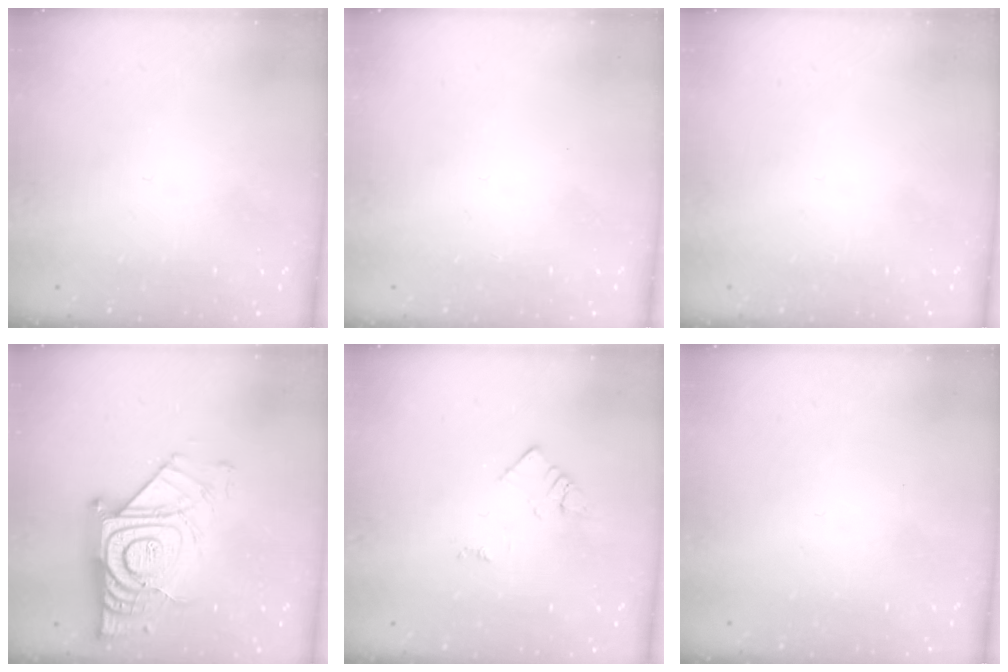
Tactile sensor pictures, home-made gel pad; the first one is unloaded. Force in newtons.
{"total": 1.6, "press": 1.6, "slide": 0.1}
{"total": 1.6, "press": 1.6, "slide": 0.1}
{"total": 18.2, "press": 18.1, "slide": 1.4}
{"total": 2.4, "press": 2.4, "slide": 0.3}
{"total": 1.7, "press": 1.7, "slide": 0.1}